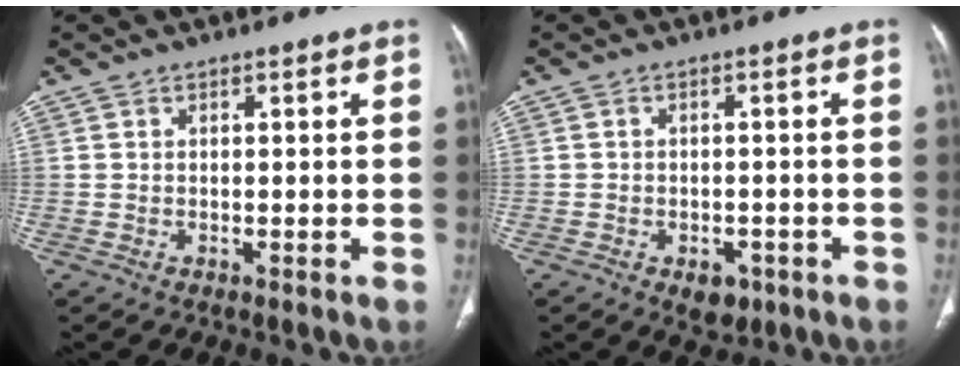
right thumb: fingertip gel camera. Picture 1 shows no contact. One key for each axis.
{"total": 4.1, "fx": -2.1, "fy": 2.7, "fz": 2.3, "tx": -0.015, "ty": 0.007, "tz": -0.019}